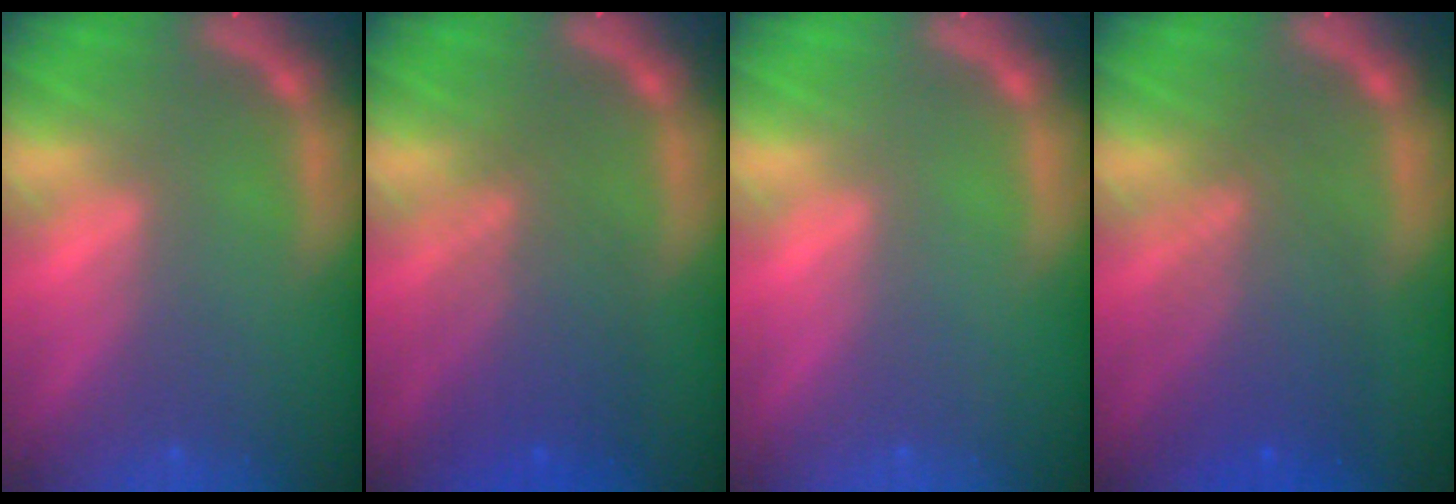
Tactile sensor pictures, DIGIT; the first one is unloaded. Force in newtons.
{"total": 5.5}
{"total": 0.0}
{"total": 6.0}